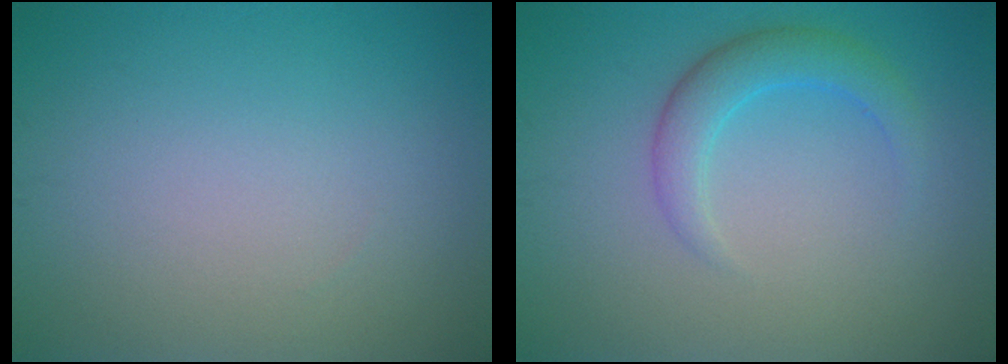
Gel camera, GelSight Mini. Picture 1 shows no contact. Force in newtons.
{"total": 3.0, "press": 3.0, "slide": 0.1}